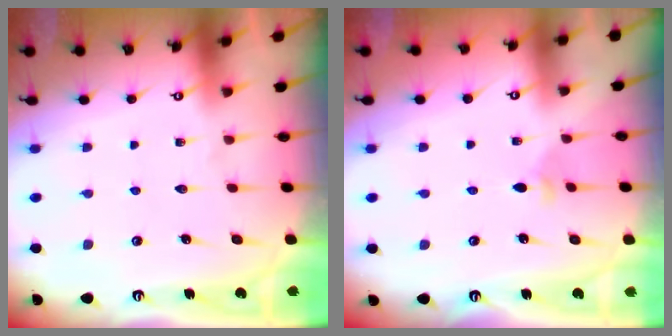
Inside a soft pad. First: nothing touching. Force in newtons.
{"total": 2.5, "press": 2.4, "slide": 0.6}